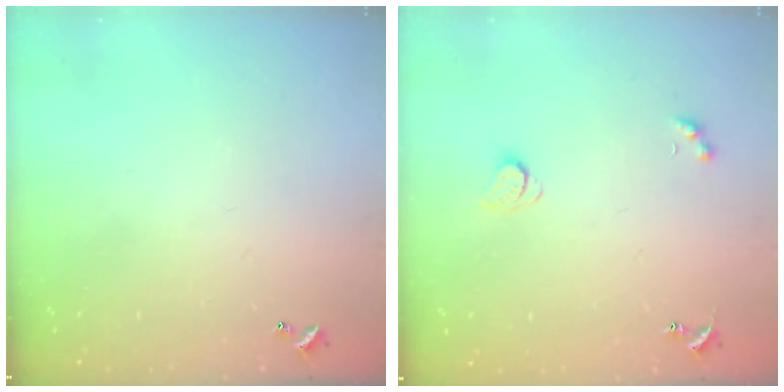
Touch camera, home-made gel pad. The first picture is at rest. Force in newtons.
{"total": 2.0, "press": 1.9, "slide": 0.5}